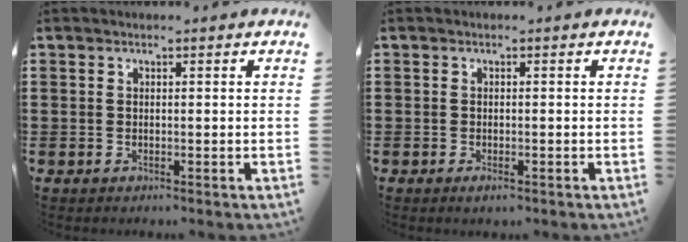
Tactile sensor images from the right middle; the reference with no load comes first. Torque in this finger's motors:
{"motor_torque": [0.04, 0.15, -0.13, -0.06]}